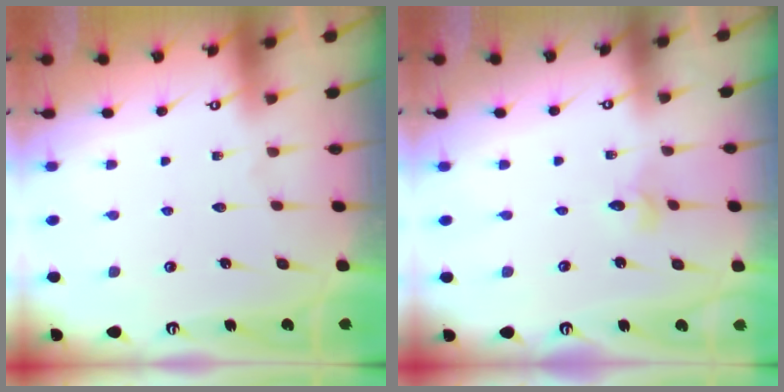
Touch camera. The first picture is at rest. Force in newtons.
{"total": 2.2, "press": 2.2, "slide": 0.2}